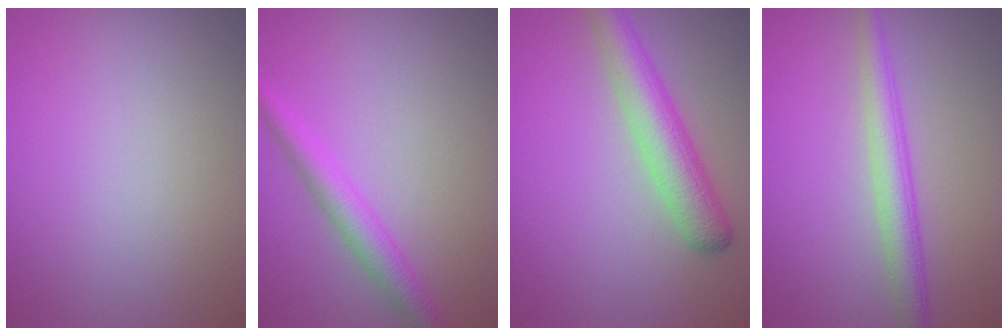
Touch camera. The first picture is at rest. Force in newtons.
{"total": 3.2, "press": 3.2, "slide": 0.0}
{"total": 4.9, "press": 4.9, "slide": 0.2}
{"total": 3.4, "press": 3.4, "slide": 0.1}